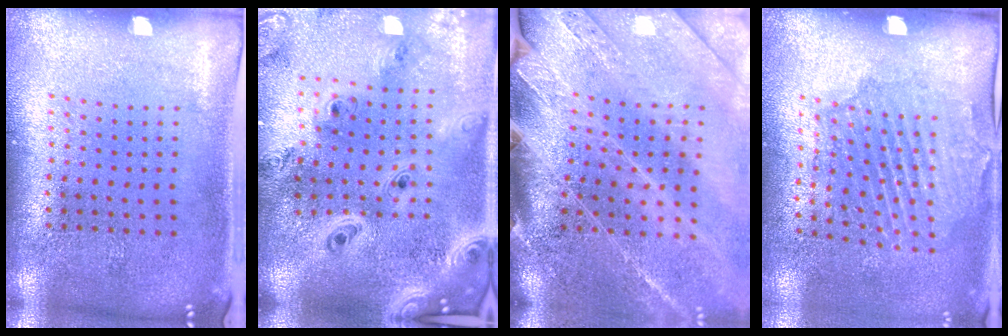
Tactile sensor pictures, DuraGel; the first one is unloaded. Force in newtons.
{"total": 3.8, "press": 2.9, "slide": 2.4}
{"total": 3.9, "press": 3.2, "slide": 2.2}
{"total": 1.6, "press": 1.4, "slide": 0.8}